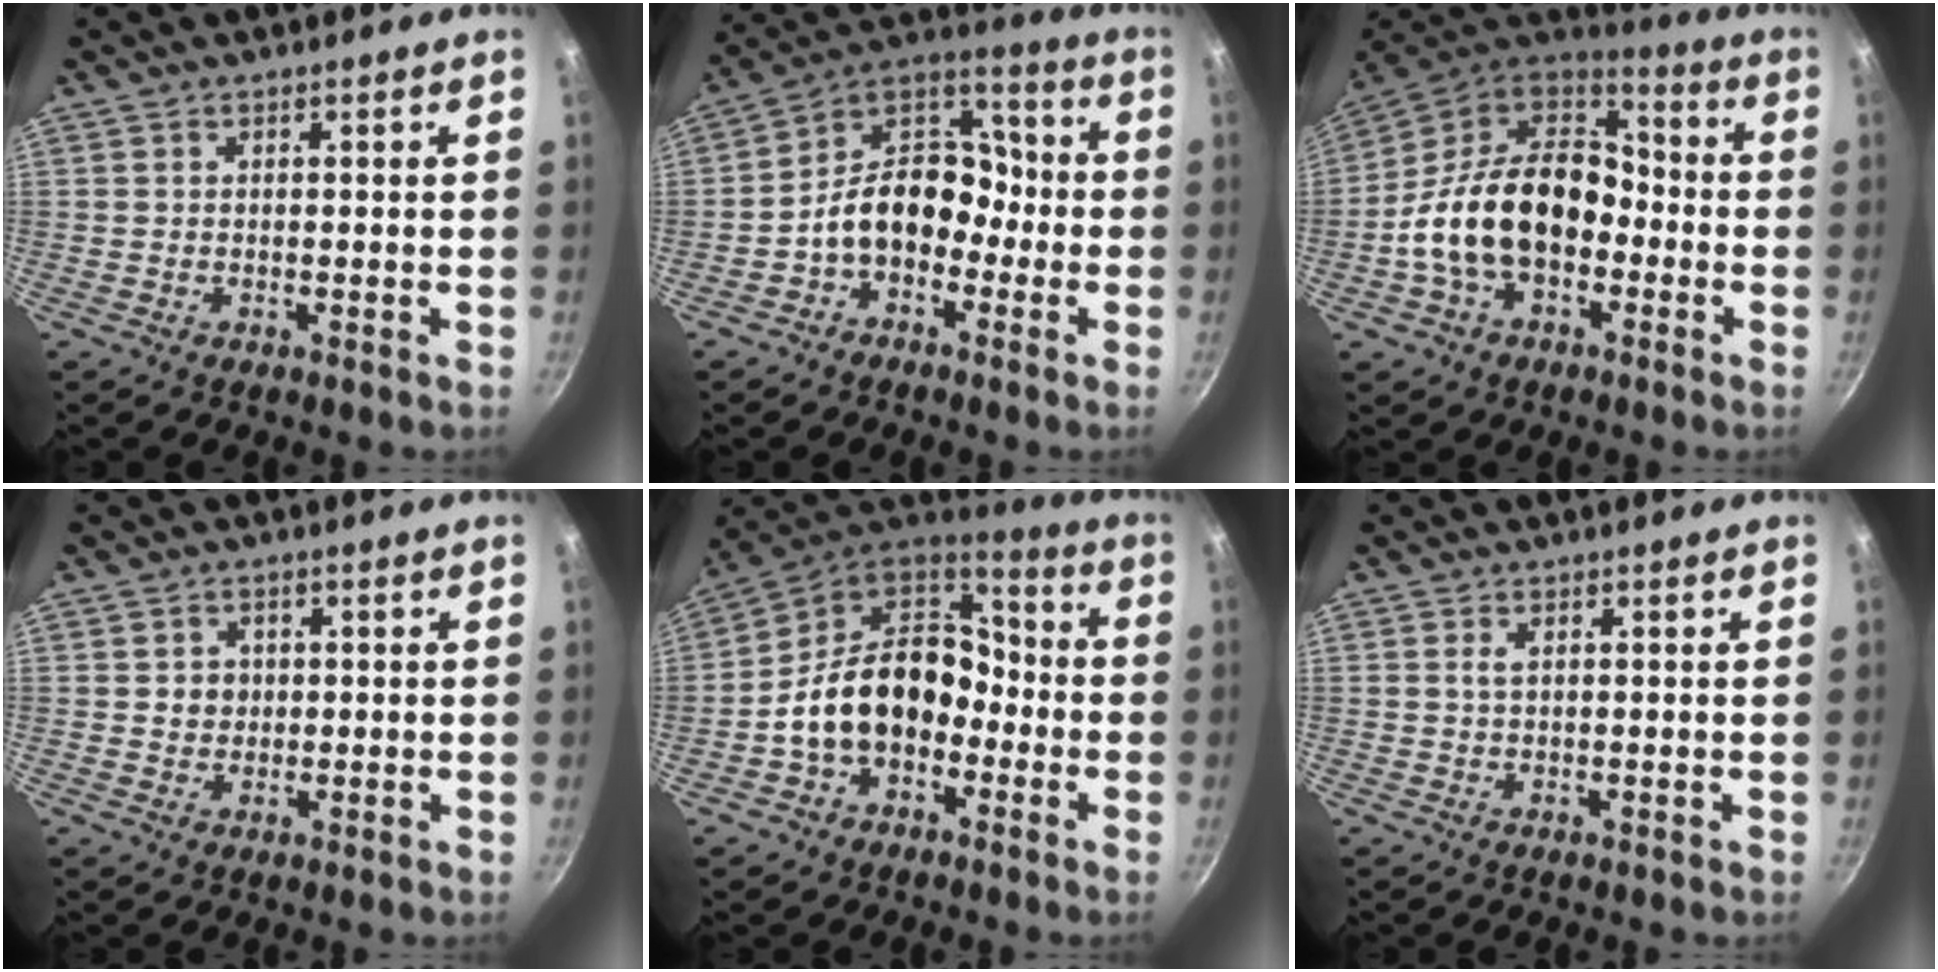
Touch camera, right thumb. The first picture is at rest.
{"total": 13.4, "force": [-3.8, 9.8, 8.3], "torque": [-0.086, 0.064, -0.087]}
{"total": 20.7, "force": [-3.9, 14.0, 14.7], "torque": [-0.232, 0.056, -0.081]}
{"total": 2.7, "force": [0.2, 2.5, 1.0], "torque": [-0.002, 0.002, 0.002]}
{"total": 16.9, "force": [-4.1, 12.2, 10.9], "torque": [-0.148, 0.063, -0.084]}
{"total": 1.4, "force": [0.3, 0.7, 1.1], "torque": [-0.021, 0.002, 0.007]}